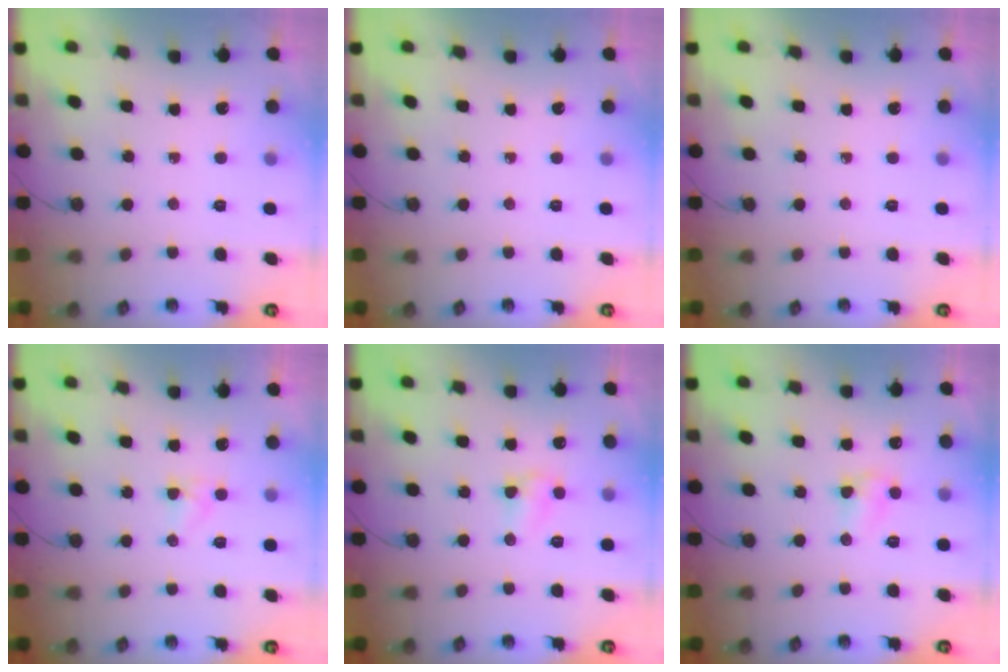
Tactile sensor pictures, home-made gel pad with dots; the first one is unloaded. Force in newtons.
{"total": 0.0}
{"total": 0.0}
{"total": 2.5, "press": 2.5, "slide": 0.3}
{"total": 4.2, "press": 4.2, "slide": 0.5}
{"total": 4.2, "press": 4.2, "slide": 0.5}